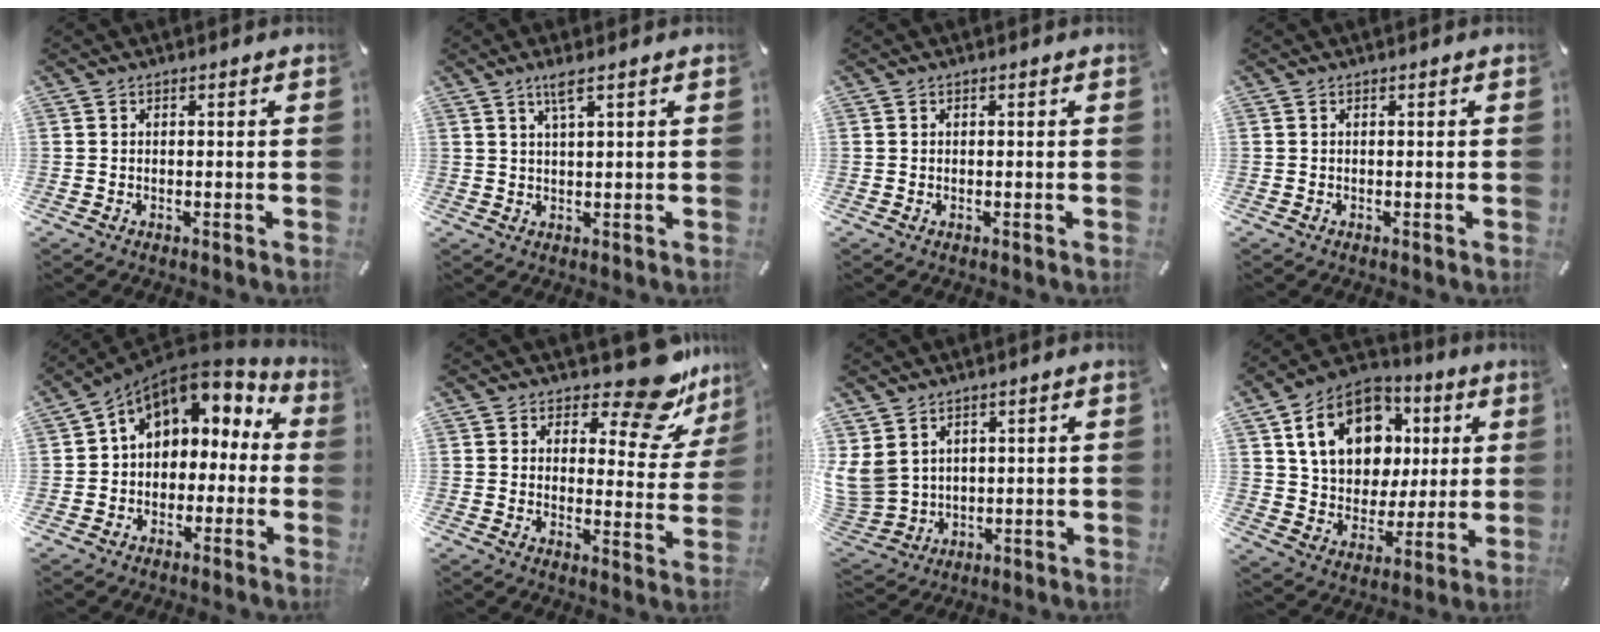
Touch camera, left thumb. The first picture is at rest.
{"total": 3.7, "force": [2.3, 0.3, 2.8], "torque": [-0.061, 0.002, 0.039]}
{"total": 0.0}
{"total": 0.0}
{"total": 7.8, "force": [3.6, 6.3, 2.9], "torque": [-0.054, -0.028, 0.069]}
{"total": 14.6, "force": [10.9, 5.4, 8.1], "torque": [-0.104, -0.088, 0.179]}
{"total": 8.1, "force": [3.5, 6.9, 2.6], "torque": [-0.093, -0.017, 0.070]}
{"total": 17.0, "force": [6.2, 13.3, 8.6], "torque": [-0.153, -0.011, 0.120]}